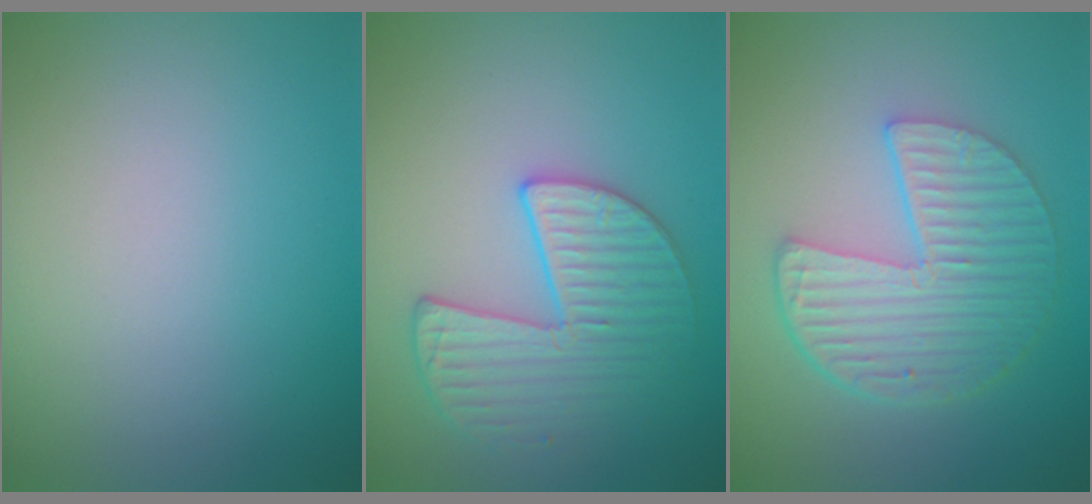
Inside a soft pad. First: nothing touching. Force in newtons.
{"total": 3.6, "press": 3.5, "slide": 0.6}
{"total": 5.9, "press": 4.3, "slide": 4.1}